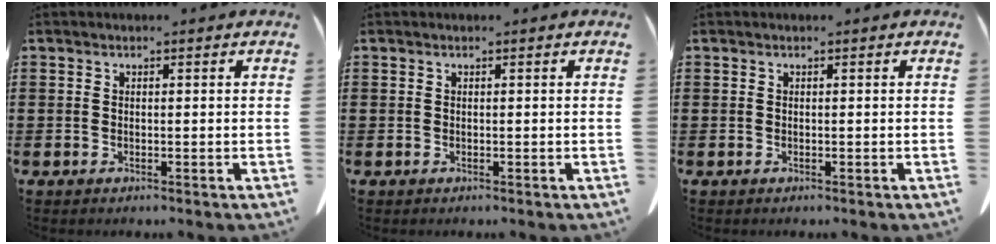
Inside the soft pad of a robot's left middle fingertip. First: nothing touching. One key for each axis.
{"total": 0.0}
{"total": 0.0}